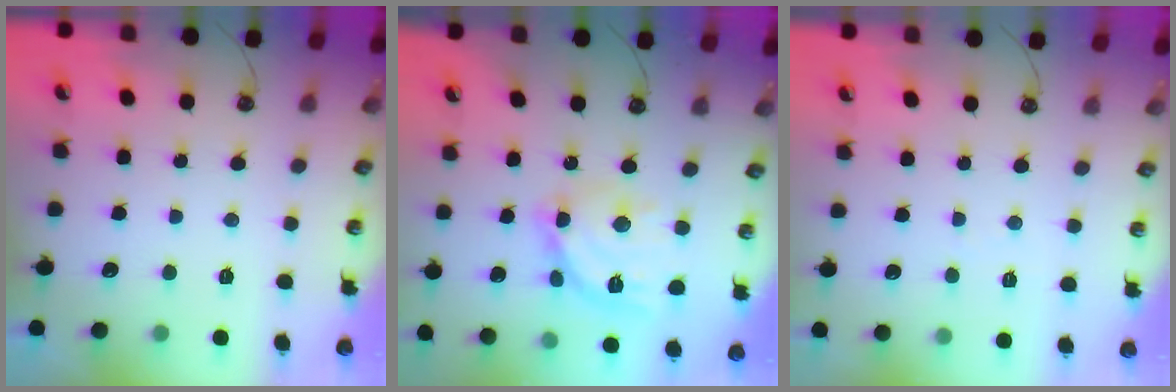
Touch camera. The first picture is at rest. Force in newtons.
{"total": 15.1, "press": 15.0, "slide": 1.0}
{"total": 2.6, "press": 2.6, "slide": 0.4}